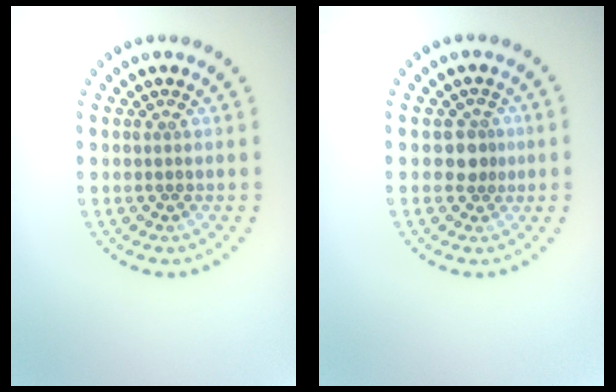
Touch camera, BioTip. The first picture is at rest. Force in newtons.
{"total": 1.5, "press": 1.2, "slide": 0.9}